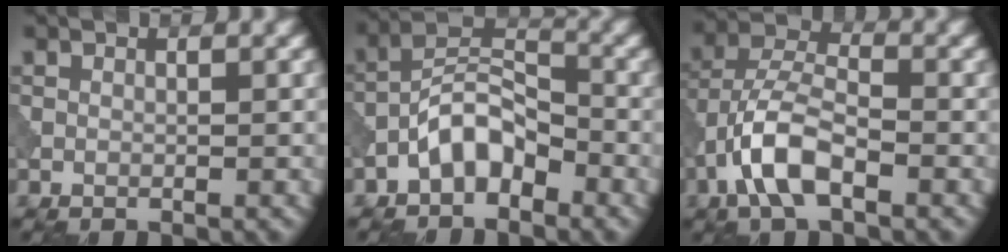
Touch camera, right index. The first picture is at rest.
{"total": 4.9, "force": [-2.9, 2.4, 3.2], "torque": [-0.048, 0.021, -0.060]}
{"total": 6.5, "force": [-3.0, 2.9, 5.0], "torque": [-0.098, 0.009, -0.064]}